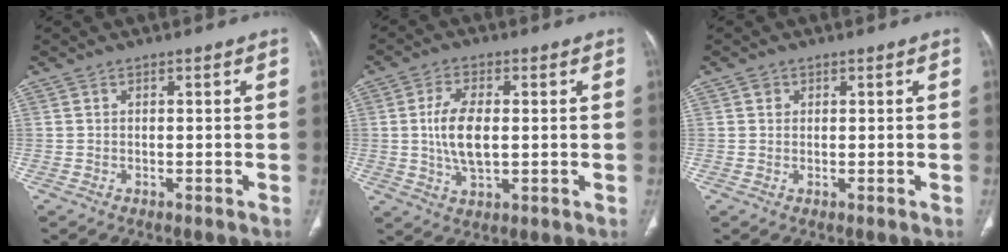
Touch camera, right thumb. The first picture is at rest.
{"total": 8.3, "force": [0.5, 4.0, 7.3], "torque": [-0.147, -0.005, 0.011]}
{"total": 1.1, "force": [0.4, 1.0, 0.2], "torque": [0.003, 0.000, 0.005]}